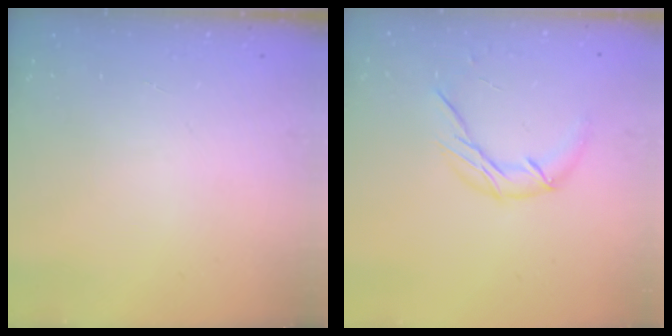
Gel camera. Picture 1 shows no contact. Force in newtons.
{"total": 8.7, "press": 8.7, "slide": 0.3}